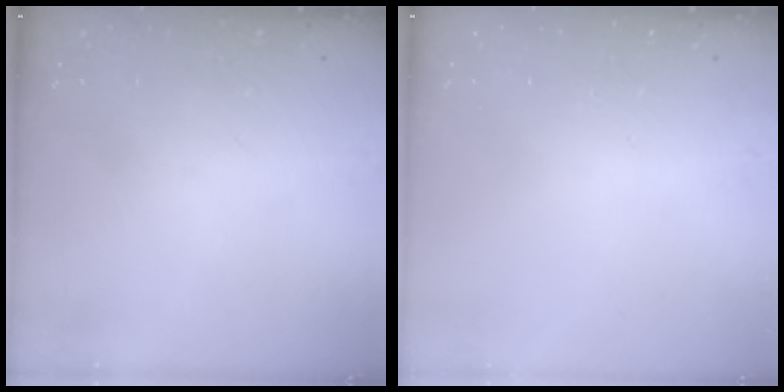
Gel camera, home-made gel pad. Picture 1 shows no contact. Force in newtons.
{"total": 0.0}